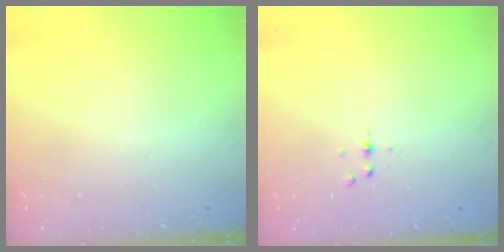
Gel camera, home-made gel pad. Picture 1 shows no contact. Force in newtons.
{"total": 2.8, "press": 2.8, "slide": 0.4}